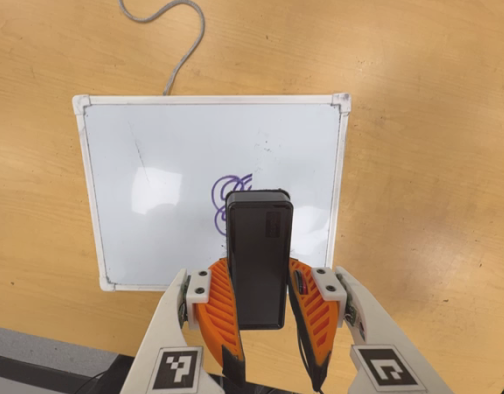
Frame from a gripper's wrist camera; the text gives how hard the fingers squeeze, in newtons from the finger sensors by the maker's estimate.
{"total": 7.1, "left": 5.9, "right": 8.4}